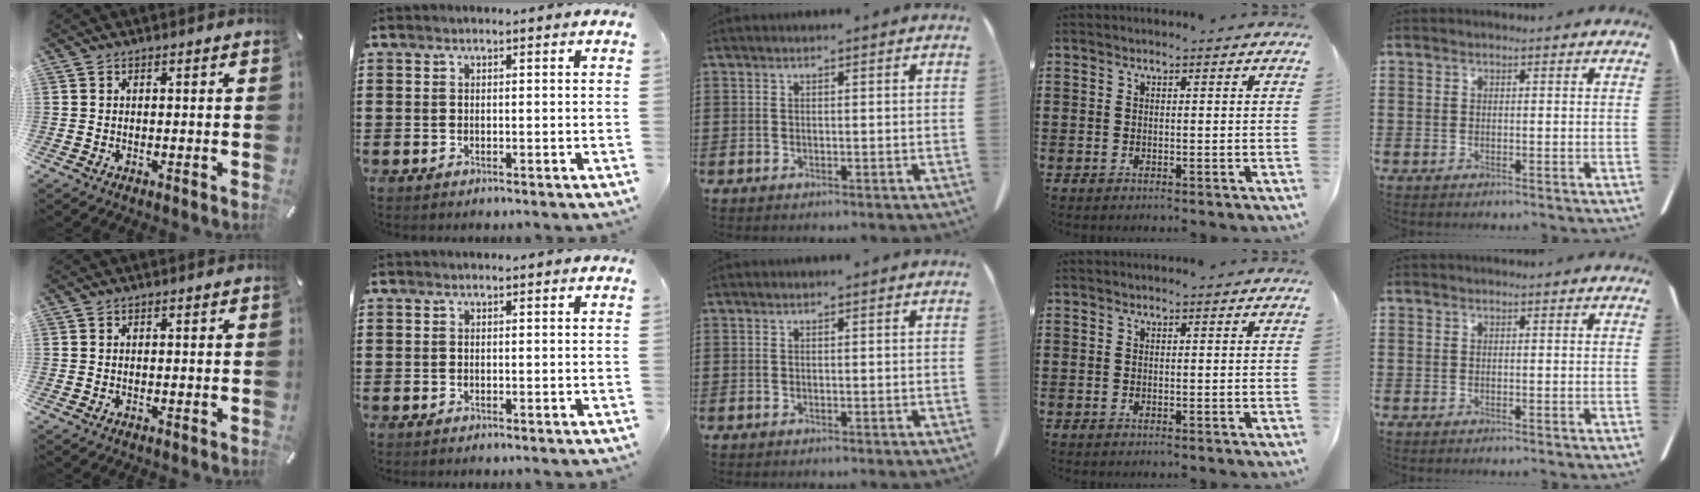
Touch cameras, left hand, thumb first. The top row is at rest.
{}